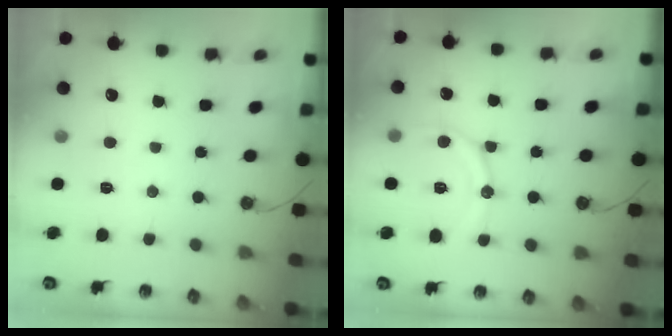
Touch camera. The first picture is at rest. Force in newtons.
{"total": 12.8, "press": 12.7, "slide": 1.4}